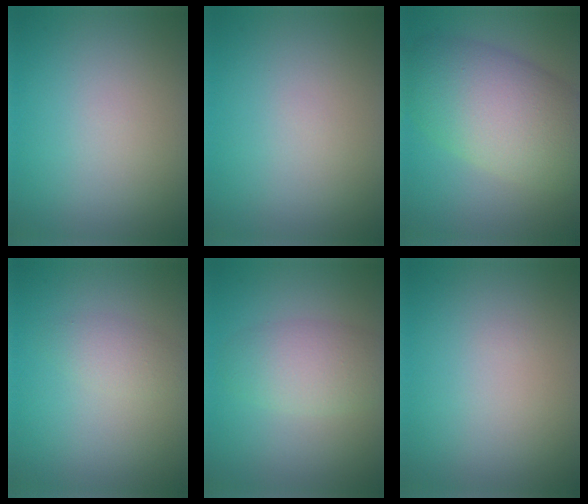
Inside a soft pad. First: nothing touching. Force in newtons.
{"total": 0.0}
{"total": 9.6, "press": 9.6, "slide": 0.7}
{"total": 1.7, "press": 1.7, "slide": 0.0}
{"total": 3.8, "press": 3.8, "slide": 0.2}
{"total": 0.0}